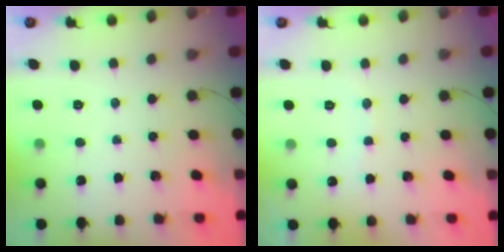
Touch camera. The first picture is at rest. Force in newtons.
{"total": 4.8, "press": 4.8, "slide": 0.7}